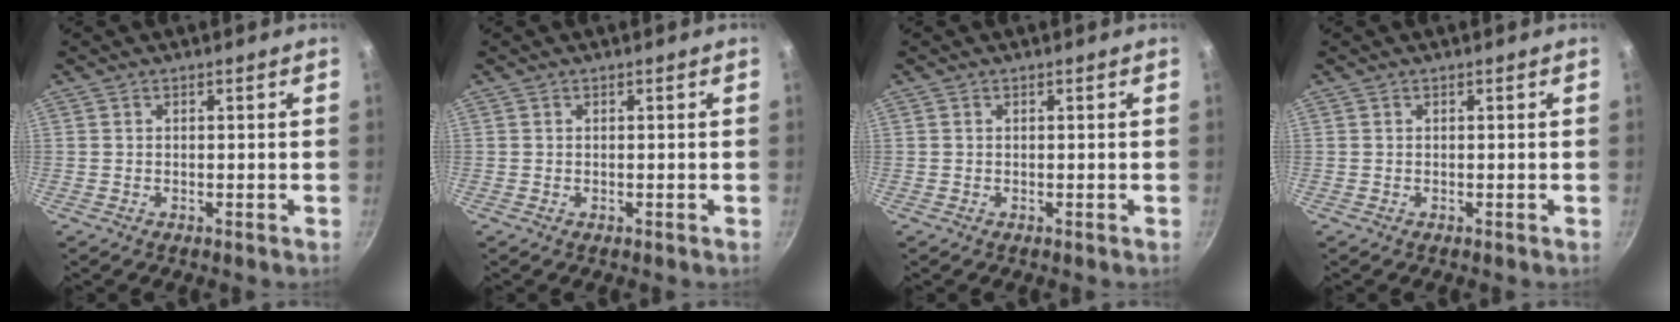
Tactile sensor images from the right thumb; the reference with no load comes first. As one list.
[{"total": 0.0}, {"total": 0.0}, {"total": 0.0}]